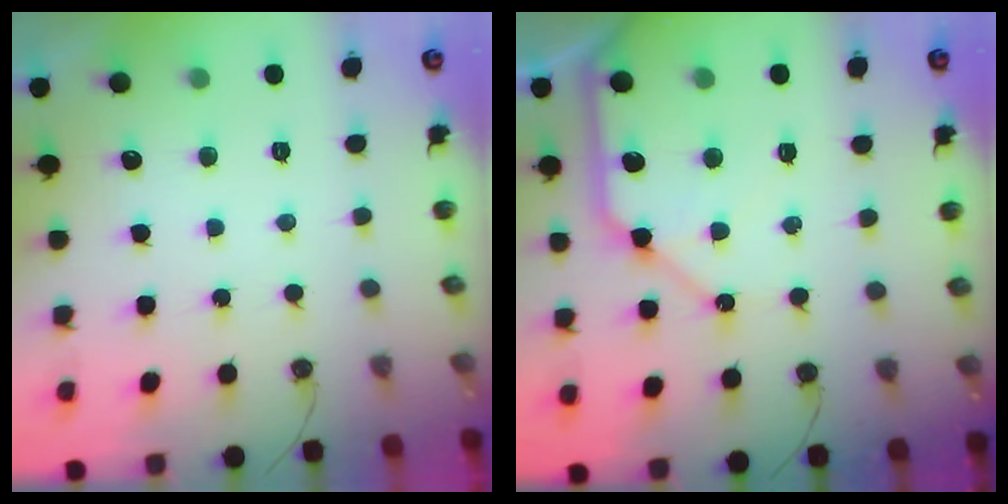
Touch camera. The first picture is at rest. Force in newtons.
{"total": 11.8, "press": 11.7, "slide": 1.4}